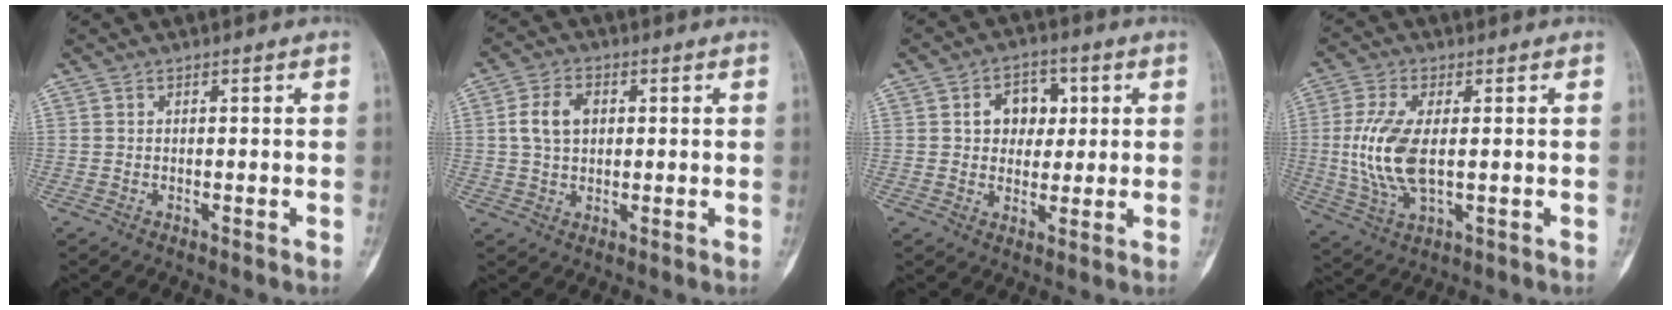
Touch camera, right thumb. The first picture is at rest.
{"total": 6.4, "force": [1.2, 4.4, 4.5], "torque": [-0.080, 0.008, 0.020]}
{"total": 7.6, "force": [1.7, 5.8, 4.5], "torque": [-0.023, 0.000, 0.023]}
{"total": 11.1, "force": [0.1, 5.1, 9.9], "torque": [-0.217, -0.008, 0.008]}